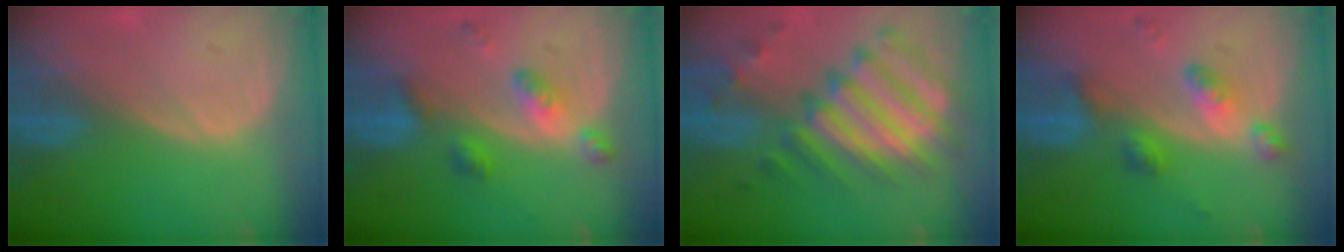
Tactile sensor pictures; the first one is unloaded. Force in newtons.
{"total": 5.9, "press": 5.1, "slide": 2.9}
{"total": 11.9, "press": 10.4, "slide": 5.8}
{"total": 6.1, "press": 5.4, "slide": 2.9}